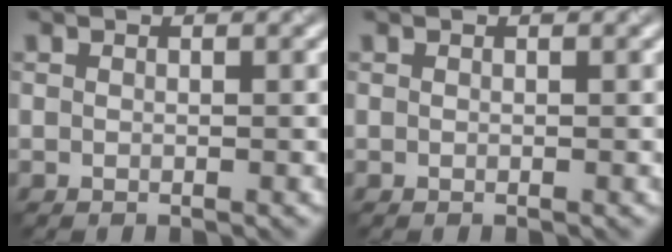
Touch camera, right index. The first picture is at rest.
{"total": 0.0}